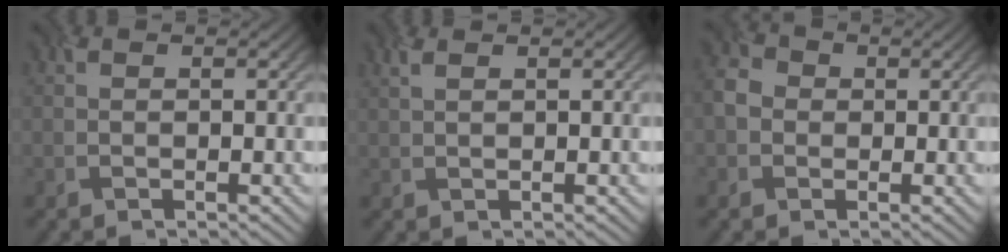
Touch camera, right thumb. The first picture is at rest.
{"total": 1.2, "force": [0.8, 0.3, 0.8], "torque": [-0.021, 0.002, 0.016]}
{"total": 2.8, "force": [-0.6, 2.7, 0.7], "torque": [-0.022, 0.000, -0.022]}